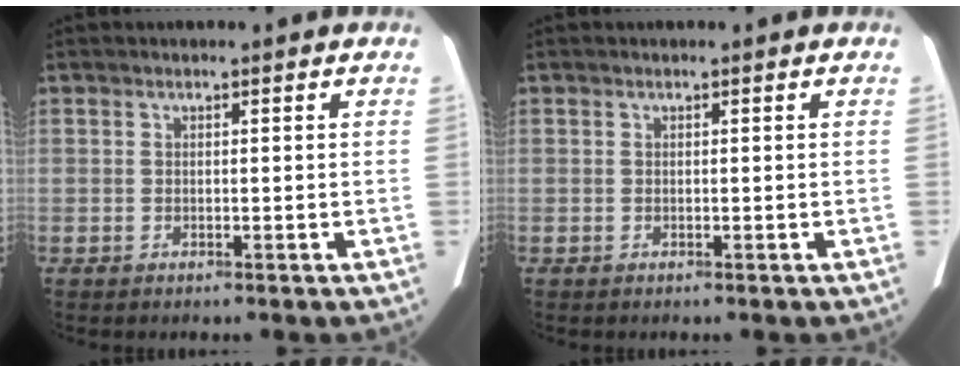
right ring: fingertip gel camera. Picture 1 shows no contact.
{"total": 0.0}